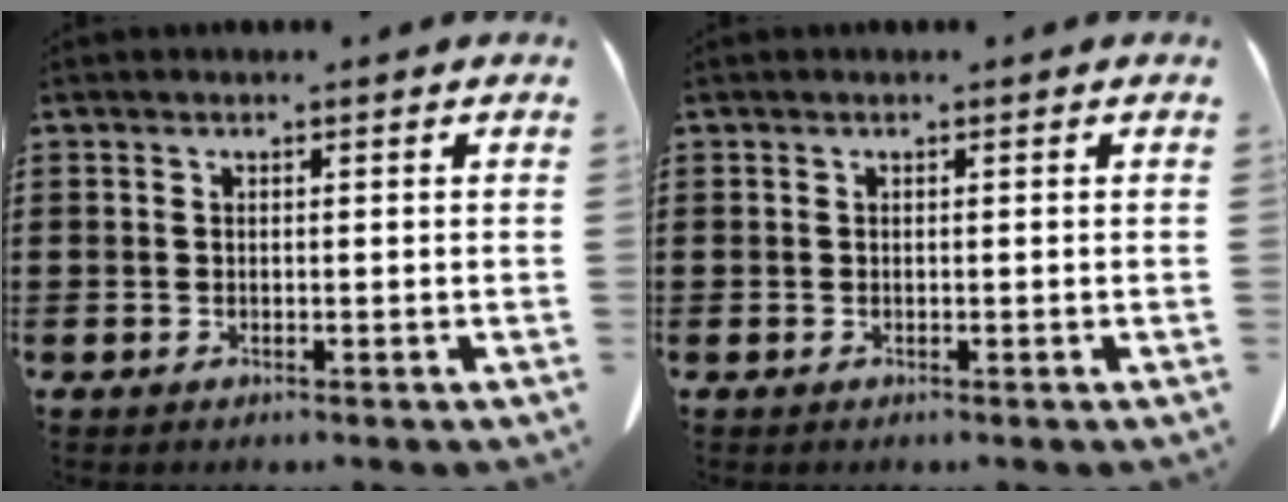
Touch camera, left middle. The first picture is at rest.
{"total": 0.0}